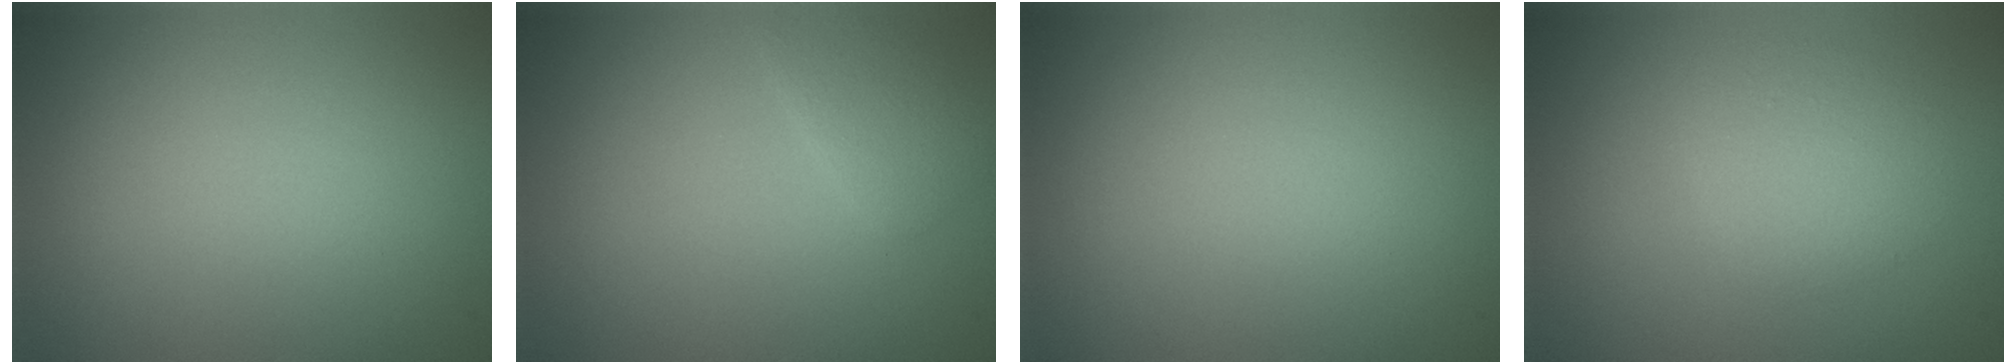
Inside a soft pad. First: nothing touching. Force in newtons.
{"total": 1.7, "press": 1.7, "slide": 0.0}
{"total": 0.0}
{"total": 2.3, "press": 2.3, "slide": 0.2}